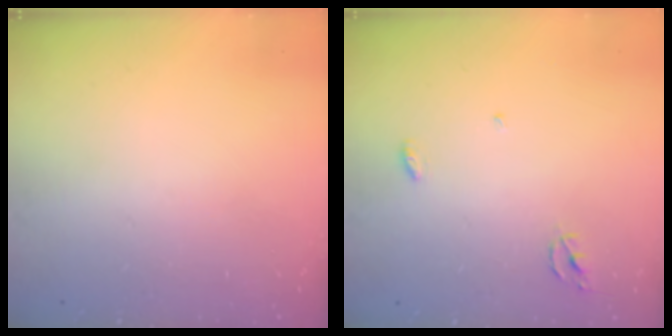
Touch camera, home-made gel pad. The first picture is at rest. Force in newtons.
{"total": 3.2, "press": 3.2, "slide": 0.2}